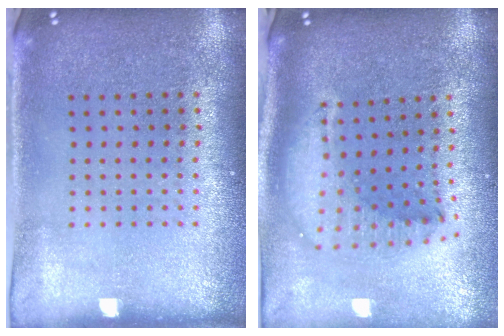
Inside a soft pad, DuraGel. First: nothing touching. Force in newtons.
{"total": 2.1, "press": 1.7, "slide": 1.3}